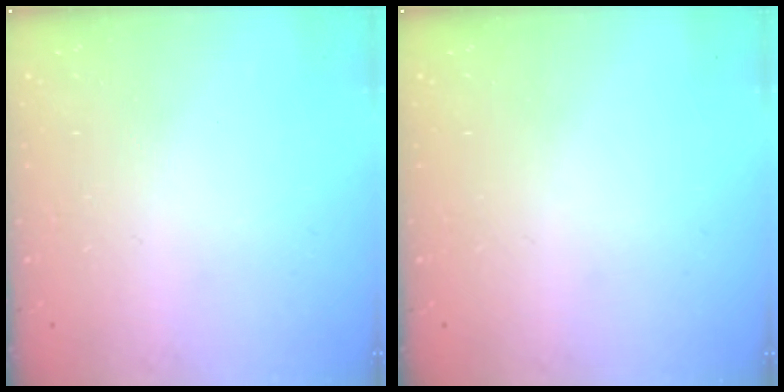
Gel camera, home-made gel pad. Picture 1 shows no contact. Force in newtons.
{"total": 0.0}